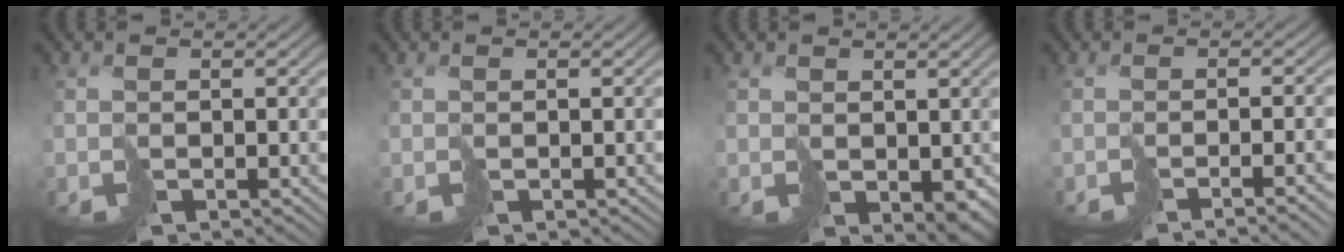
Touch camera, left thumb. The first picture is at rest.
{"total": 0.0}
{"total": 2.9, "force": [0.8, 2.1, 1.9], "torque": [-0.042, -0.010, 0.021]}
{"total": 4.2, "force": [-2.7, -0.1, 3.1], "torque": [-0.021, -0.006, -0.033]}